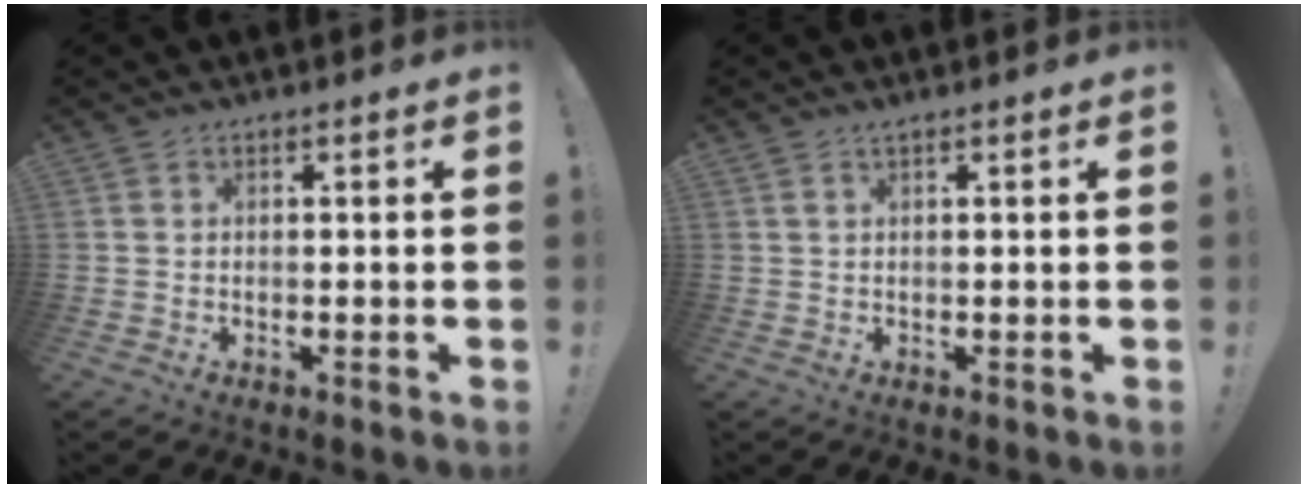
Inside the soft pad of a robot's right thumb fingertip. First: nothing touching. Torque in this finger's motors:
{"motor_torque": [0.09, -0.01, 0.06, 0.07, 0.00]}